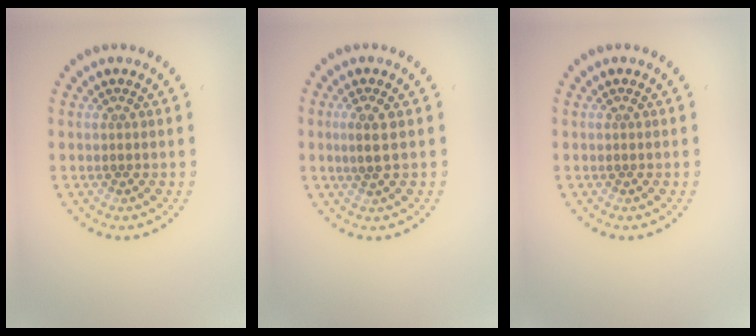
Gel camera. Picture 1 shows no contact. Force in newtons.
{"total": 1.8, "press": 1.7, "slide": 0.8}
{"total": 0.0}